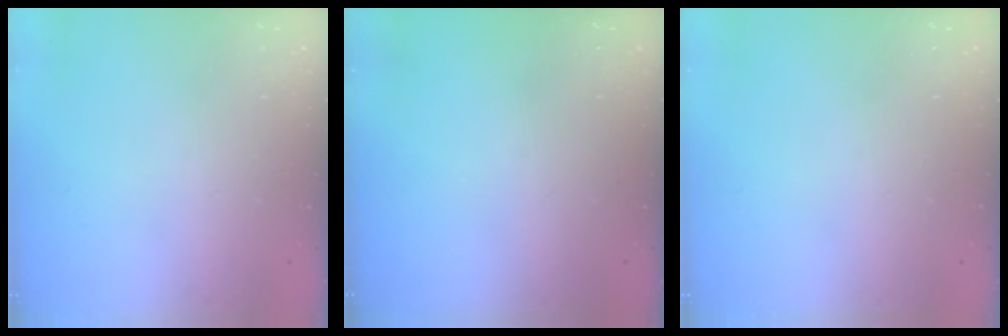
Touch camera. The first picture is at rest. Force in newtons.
{"total": 0.0}
{"total": 0.0}